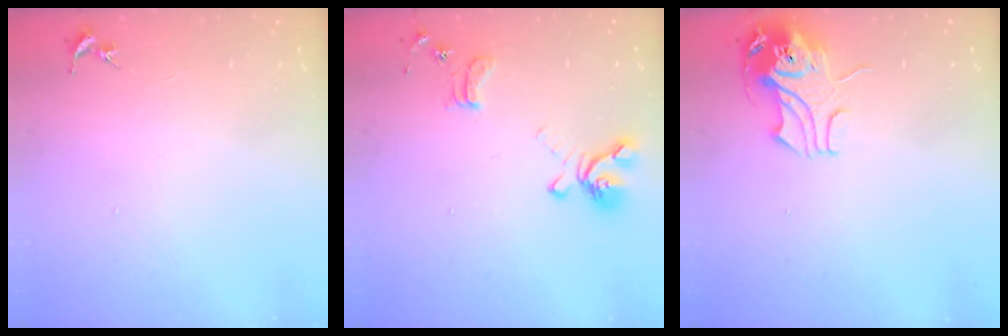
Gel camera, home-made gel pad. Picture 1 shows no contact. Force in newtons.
{"total": 14.2, "press": 14.1, "slide": 1.6}
{"total": 11.0, "press": 10.9, "slide": 1.5}